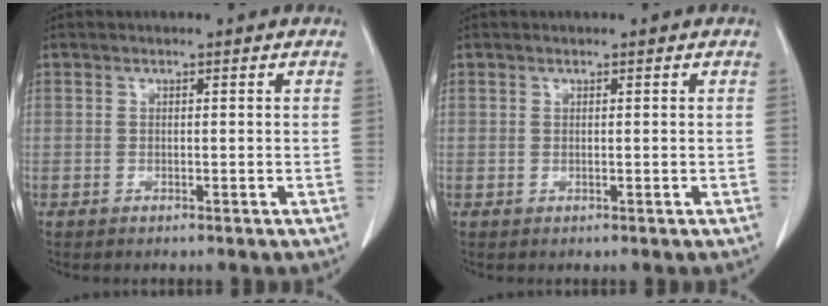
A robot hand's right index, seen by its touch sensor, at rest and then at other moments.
{"total": 0.0}